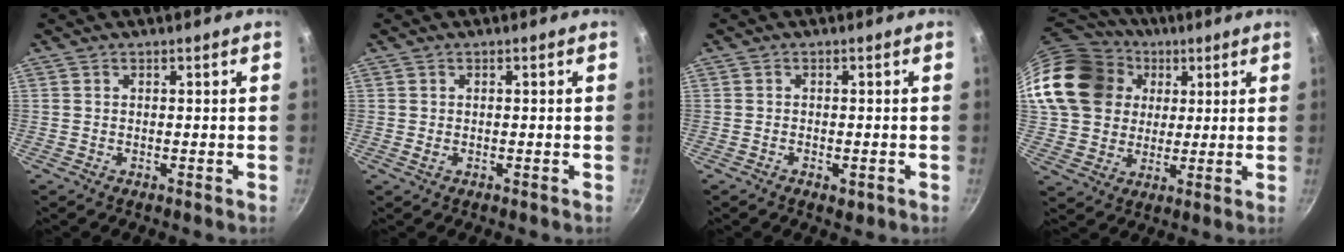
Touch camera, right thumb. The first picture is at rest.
{"total": 0.6, "force": [-0.2, 0.2, 0.6], "torque": [-0.016, 0.002, -0.001]}
{"total": 2.2, "force": [-1.0, 1.1, 1.6], "torque": [-0.025, -0.001, -0.014]}
{"total": 22.1, "force": [5.6, 18.2, 11.0], "torque": [-0.199, 0.031, 0.110]}